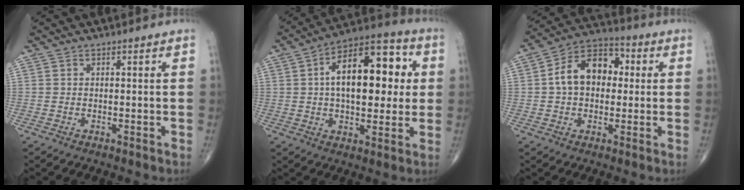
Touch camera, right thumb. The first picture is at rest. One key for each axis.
{"total": 19.2, "fx": 2.8, "fy": 10.0, "fz": 16.2, "tx": -0.213, "ty": 0.022, "tz": 0.036}
{"total": 12.5, "fx": 1.2, "fy": 8.6, "fz": 9.0, "tx": -0.125, "ty": 0.031, "tz": 0.010}